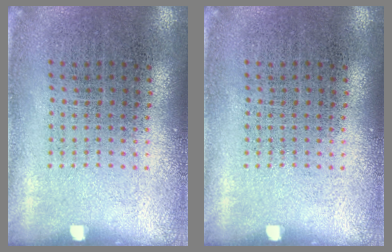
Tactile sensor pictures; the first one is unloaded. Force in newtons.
{"total": 0.0}